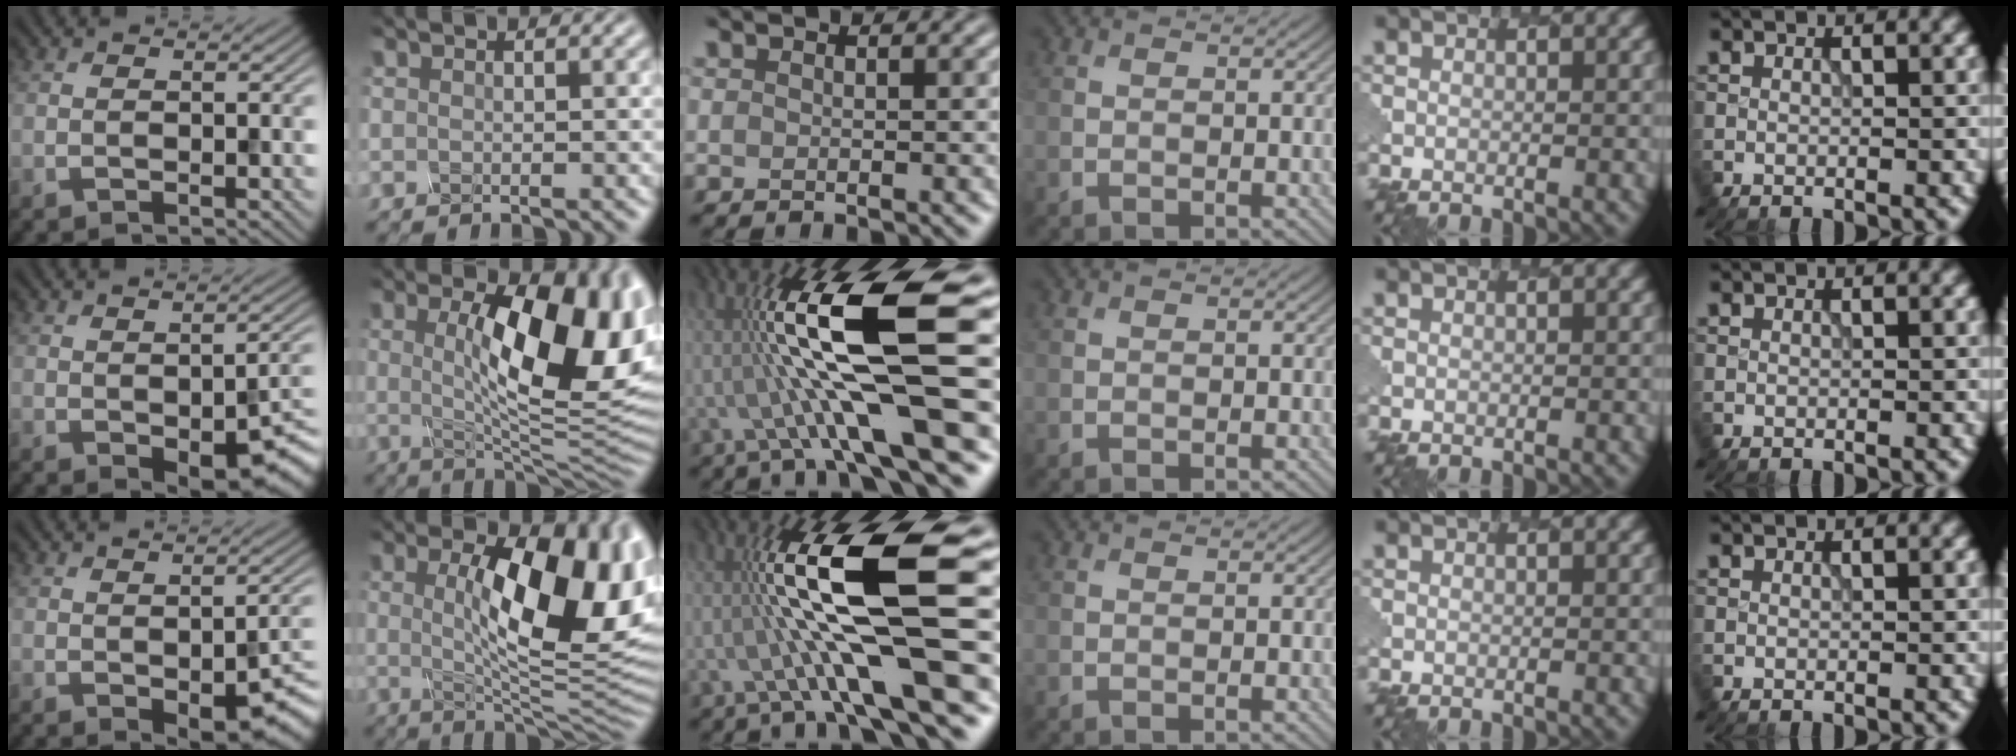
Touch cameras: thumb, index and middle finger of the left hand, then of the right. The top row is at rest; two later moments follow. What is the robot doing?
{"motion": "pour", "object": "mug"}